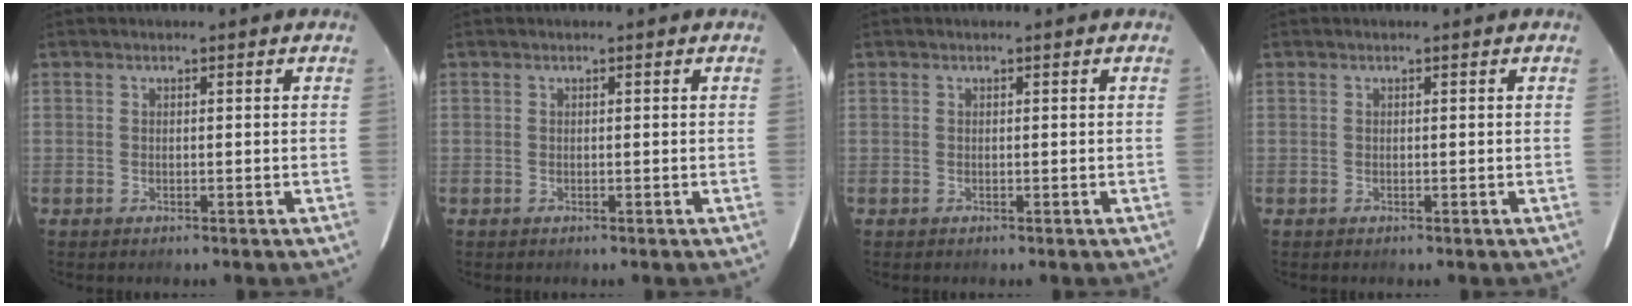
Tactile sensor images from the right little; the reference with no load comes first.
{"total": 0.0}
{"total": 0.0}
{"total": 0.0}